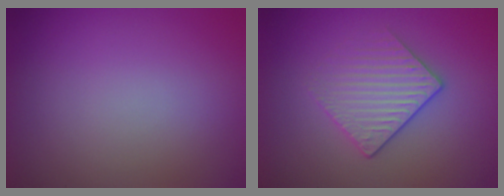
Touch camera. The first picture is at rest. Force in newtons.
{"total": 3.1, "press": 2.9, "slide": 1.2}